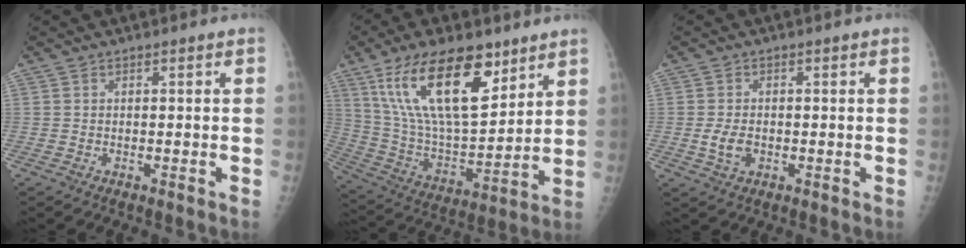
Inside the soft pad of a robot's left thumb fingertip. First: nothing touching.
{"total": 21.9, "force": [12.0, 9.3, 15.8], "torque": [-0.260, -0.050, 0.228]}
{"total": 3.6, "force": [-0.6, 2.5, 2.5], "torque": [-0.045, -0.002, -0.009]}